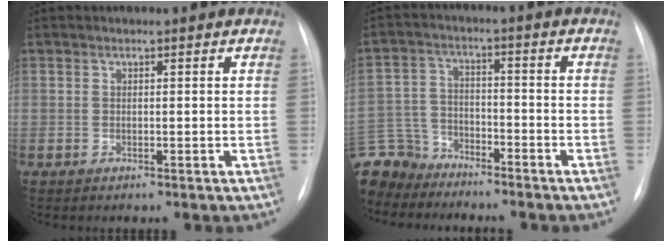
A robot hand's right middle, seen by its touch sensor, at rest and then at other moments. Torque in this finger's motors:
{"motor_torque": [0.92, -0.88, 0.23, -0.05]}